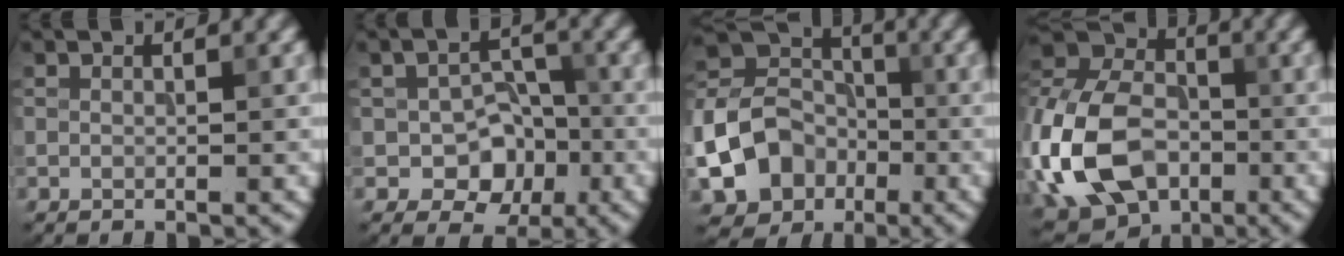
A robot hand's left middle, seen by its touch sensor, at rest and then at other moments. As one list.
[{"total": 5.5, "force": [-1.6, 4.1, 3.4], "torque": [-0.045, -0.007, -0.026]}, {"total": 12.4, "force": [-4.7, 10.4, 4.9], "torque": [-0.107, -0.034, -0.099]}, {"total": 15.1, "force": [-4.1, 10.5, 10.1], "torque": [-0.235, -0.004, -0.092]}]